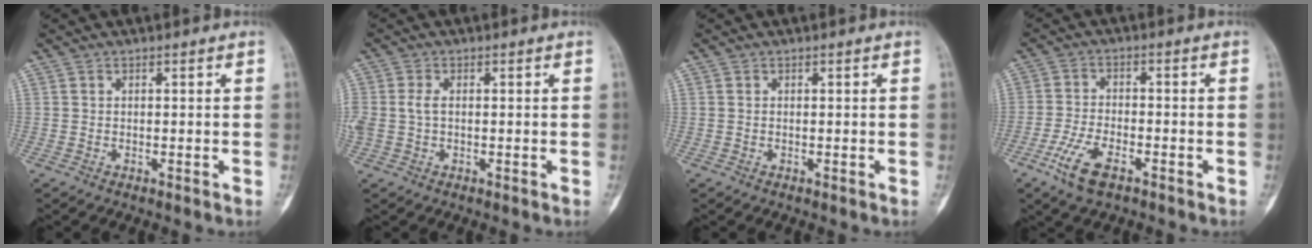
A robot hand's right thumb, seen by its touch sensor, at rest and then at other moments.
{"total": 3.3, "force": [0.1, 2.0, 2.6], "torque": [-0.075, 0.007, 0.002]}
{"total": 0.0}
{"total": 7.5, "force": [-4.2, 3.1, 5.3], "torque": [-0.116, 0.011, -0.080]}